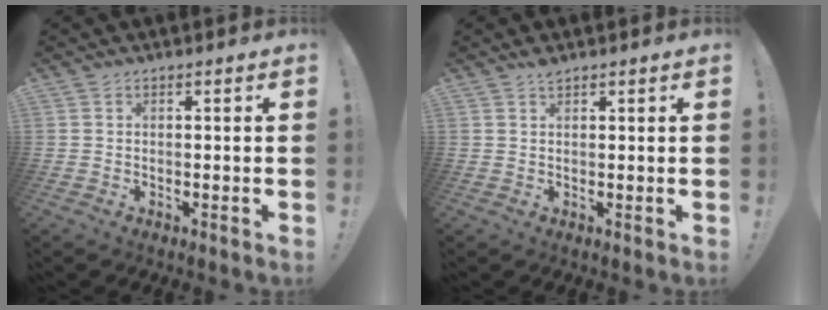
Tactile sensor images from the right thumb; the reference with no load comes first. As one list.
[{"total": 1.4, "force": [1.2, 0.4, 0.6], "torque": [-0.006, -0.003, 0.020]}]